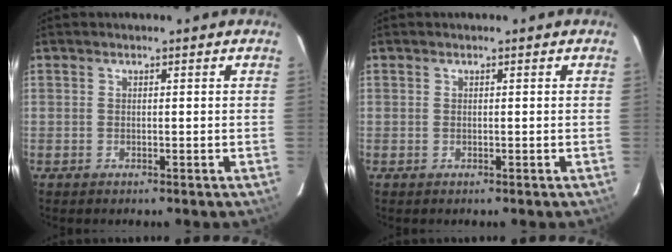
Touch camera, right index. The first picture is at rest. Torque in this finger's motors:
{"motor_torque": [0.00, 0.00, 0.01, 0.00]}